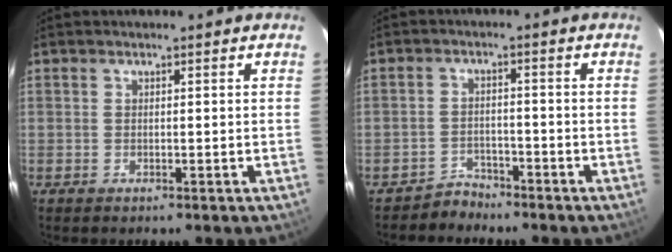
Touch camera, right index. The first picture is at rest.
{"total": 3.4, "force": [-2.9, 1.7, -0.7], "torque": [0.009, 0.012, -0.051]}